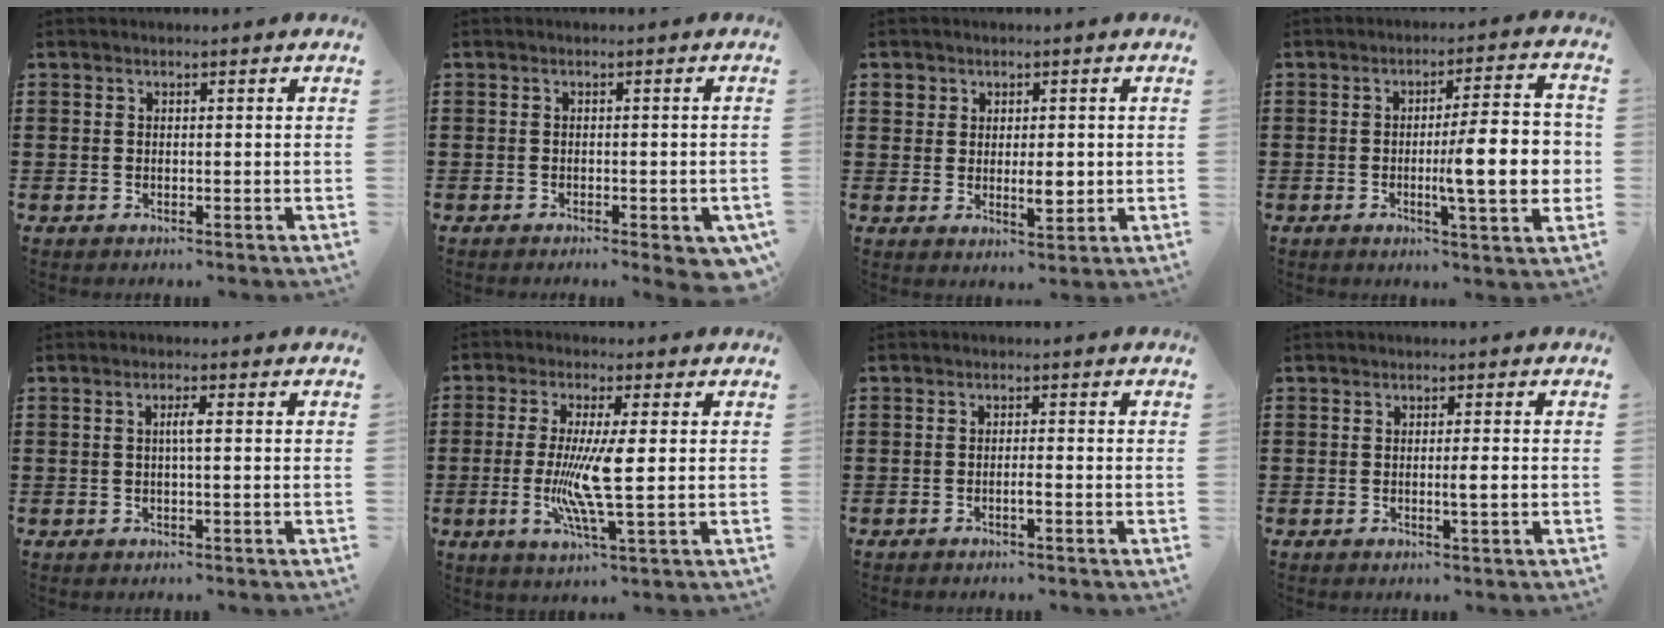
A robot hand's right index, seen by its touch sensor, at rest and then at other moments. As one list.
[{"total": 1.4, "force": [-1.0, 0.2, 1.0], "torque": [-0.019, -0.003, -0.017]}, {"total": 4.1, "force": [0.4, 2.8, 3.0], "torque": [-0.048, 0.004, 0.002]}, {"total": 11.8, "force": [-1.2, 2.2, 11.6], "torque": [-0.160, -0.009, -0.024]}, {"total": 1.8, "force": [0.0, 0.0, 1.8], "torque": [-0.034, 0.000, -0.002]}, {"total": 8.3, "force": [-0.5, 0.8, 8.3], "torque": [-0.167, -0.019, -0.014]}, {"total": 1.3, "force": [-0.8, -0.1, 1.0], "torque": [-0.019, -0.006, -0.014]}, {"total": 1.9, "force": [-0.3, 0.0, 1.9], "torque": [-0.031, -0.004, -0.006]}]